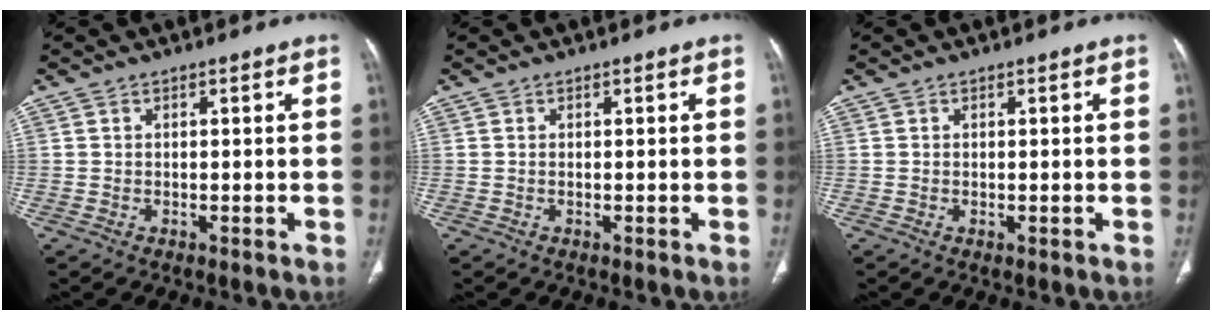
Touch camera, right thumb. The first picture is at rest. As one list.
[{"total": 0.0}, {"total": 0.0}]